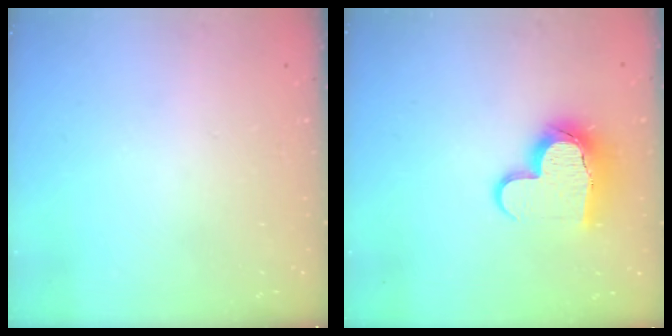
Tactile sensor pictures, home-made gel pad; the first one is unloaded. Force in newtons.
{"total": 12.1, "press": 12.0, "slide": 1.3}